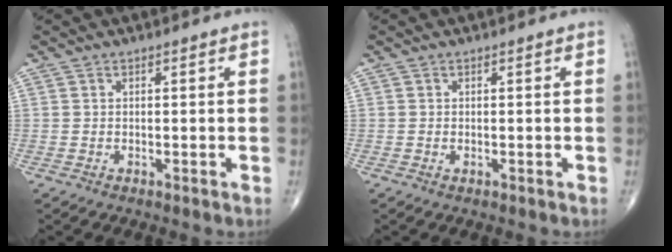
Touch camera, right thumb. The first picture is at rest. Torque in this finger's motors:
{"motor_torque": [0.12, 0.03, -0.30, -0.27, -0.05]}